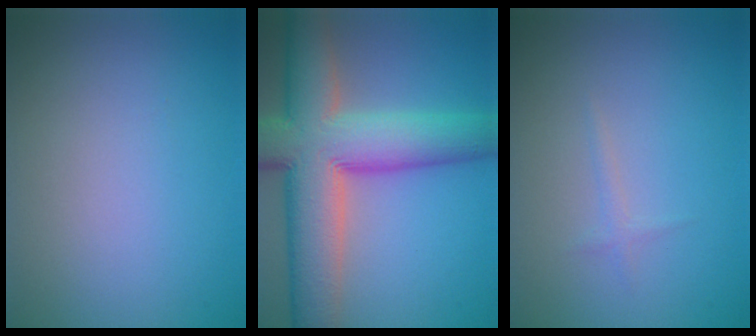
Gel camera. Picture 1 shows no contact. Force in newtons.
{"total": 12.4, "press": 12.3, "slide": 0.7}
{"total": 0.7, "press": 0.7, "slide": 0.1}